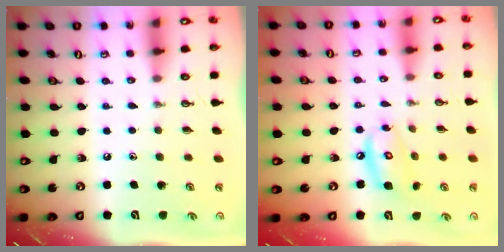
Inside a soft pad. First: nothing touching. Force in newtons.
{"total": 10.5, "press": 10.5, "slide": 1.1}